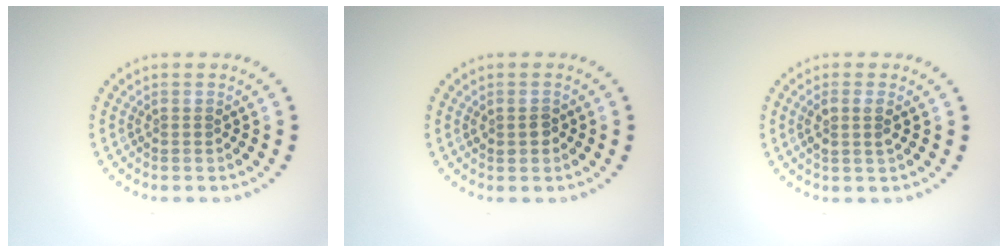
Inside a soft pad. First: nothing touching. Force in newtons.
{"total": 1.2, "press": 1.2, "slide": 0.0}
{"total": 1.7, "press": 1.5, "slide": 0.8}